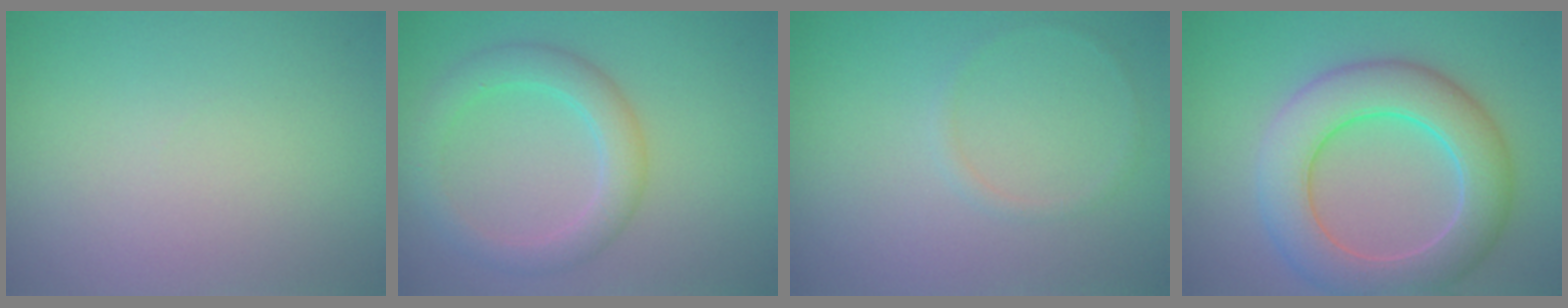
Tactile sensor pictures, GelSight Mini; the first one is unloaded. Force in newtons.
{"total": 3.5, "press": 3.5, "slide": 0.0}
{"total": 0.8, "press": 0.8, "slide": 0.1}
{"total": 7.7, "press": 7.7, "slide": 0.5}